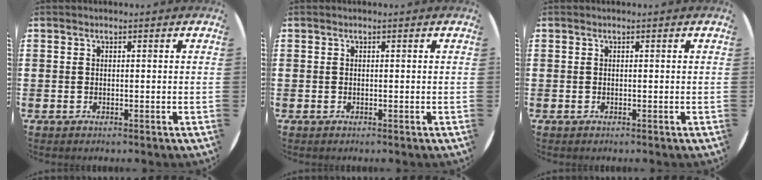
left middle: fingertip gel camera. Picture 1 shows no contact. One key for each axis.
{"total": 0.0}
{"total": 0.0}